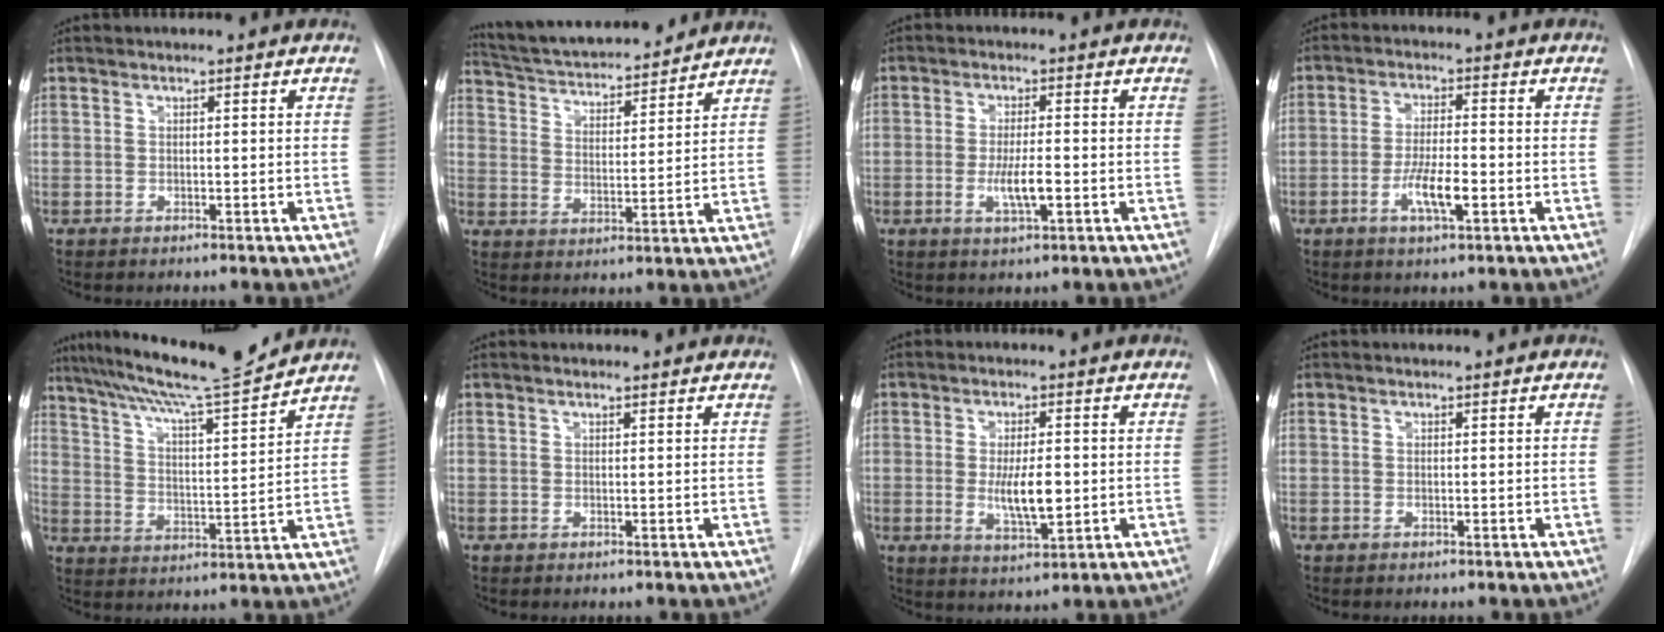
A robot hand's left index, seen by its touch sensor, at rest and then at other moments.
{"total": 16.8, "force": [15.4, 2.7, 6.1], "torque": [-0.102, 0.018, 0.242]}
{"total": 4.4, "force": [-1.1, 0.6, 4.3], "torque": [-0.083, -0.006, -0.017]}
{"total": 5.8, "force": [-2.1, 1.1, 5.3], "torque": [-0.100, -0.004, -0.036]}
{"total": 16.5, "force": [14.6, -0.3, 7.6], "torque": [-0.131, -0.004, 0.228]}
{"total": 1.4, "force": [1.4, 0.2, 0.1], "torque": [-0.013, 0.005, 0.015]}
{"total": 6.3, "force": [-0.2, 1.8, 6.0], "torque": [-0.110, -0.011, 0.001]}
{"total": 0.0}